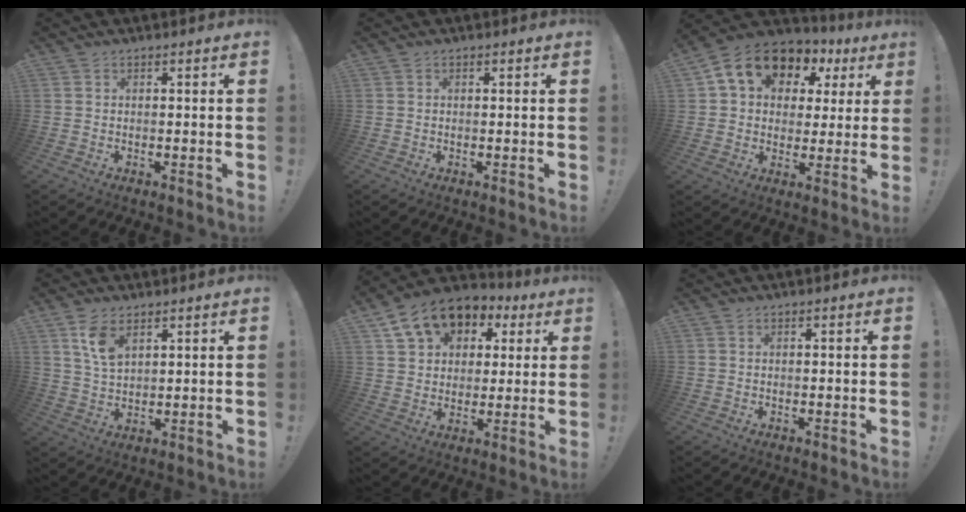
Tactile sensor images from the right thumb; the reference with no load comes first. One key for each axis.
{"total": 0.0}
{"total": 14.5, "fx": 6.5, "fy": 10.3, "fz": 7.8, "tx": -0.121, "ty": -0.028, "tz": 0.117}
{"total": 7.3, "fx": 4.0, "fy": 3.7, "fz": 4.9, "tx": -0.081, "ty": -0.016, "tz": 0.074}
{"total": 13.3, "fx": 7.0, "fy": 9.6, "fz": 5.9, "tx": -0.087, "ty": -0.035, "tz": 0.132}
{"total": 0.0}